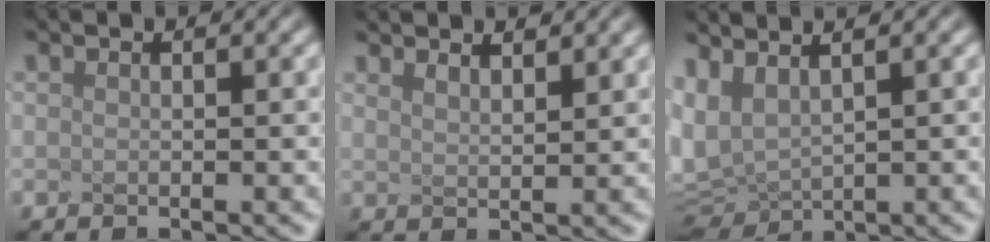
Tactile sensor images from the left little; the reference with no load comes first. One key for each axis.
{"total": 2.0, "fx": 1.8, "fy": 0.2, "fz": 0.8, "tx": -0.010, "ty": 0.013, "tz": 0.033}
{"total": 3.5, "fx": 1.3, "fy": 1.5, "fz": 2.9, "tx": -0.121, "ty": 0.001, "tz": 0.074}